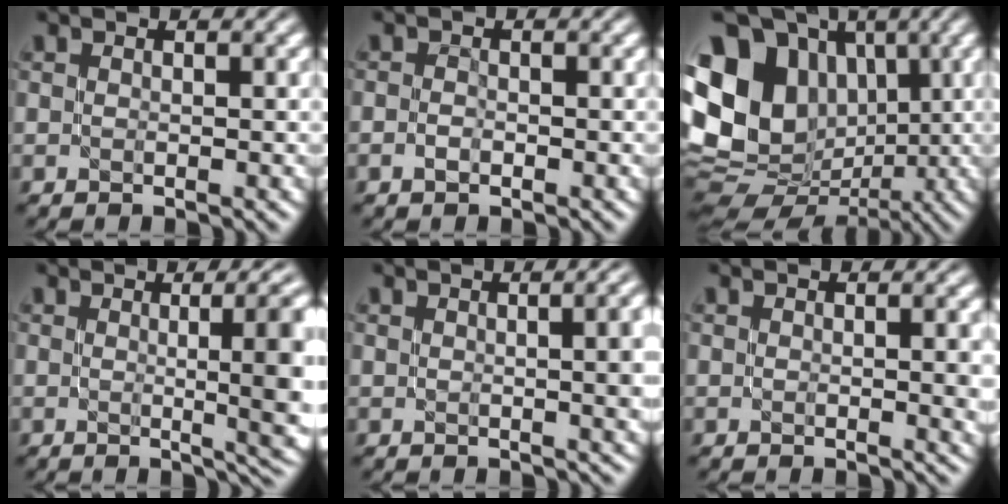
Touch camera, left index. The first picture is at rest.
{"total": 0.8, "force": [-0.6, 0.5, 0.4], "torque": [-0.009, 0.002, -0.013]}
{"total": 16.5, "force": [1.6, 13.0, 10.0], "torque": [-0.211, 0.020, 0.035]}
{"total": 11.2, "force": [0.7, 3.9, 10.5], "torque": [-0.073, 0.018, 0.003]}
{"total": 5.6, "force": [0.7, 2.3, 5.1], "torque": [-0.034, 0.011, 0.013]}
{"total": 2.1, "force": [0.1, 0.5, 2.0], "torque": [-0.028, -0.003, 0.003]}